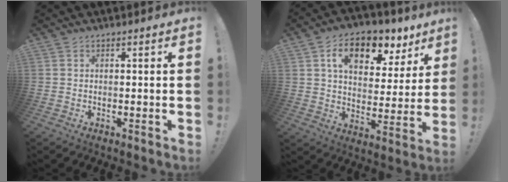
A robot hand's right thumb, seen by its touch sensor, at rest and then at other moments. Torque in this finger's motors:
{"motor_torque": [1.03, 3.49, 0.42, -0.05, 0.05]}